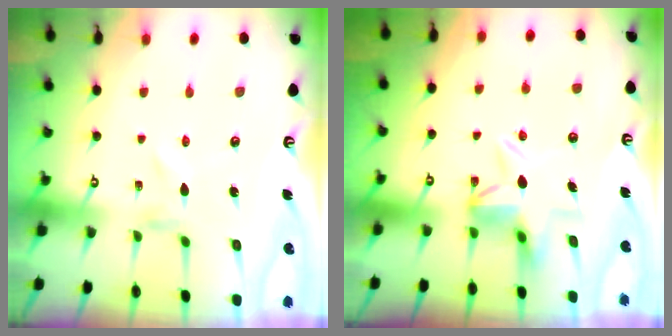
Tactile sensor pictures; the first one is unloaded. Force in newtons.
{"total": 6.7, "press": 6.7, "slide": 0.6}